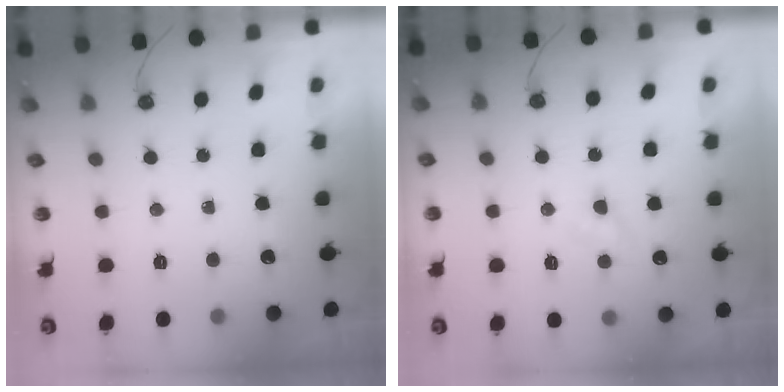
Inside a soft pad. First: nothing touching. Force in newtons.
{"total": 3.3, "press": 3.2, "slide": 0.5}